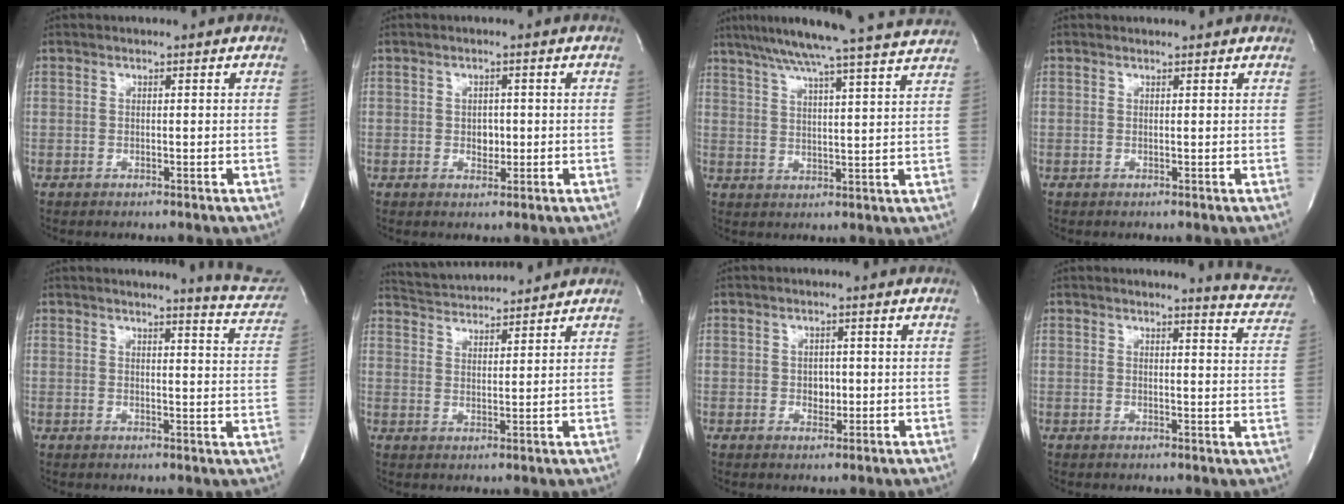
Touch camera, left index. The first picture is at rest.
{"total": 2.1, "force": [-0.5, 1.5, 1.3], "torque": [-0.018, -0.002, -0.007]}
{"total": 20.8, "force": [18.2, -0.7, 10.0], "torque": [-0.170, -0.006, 0.242]}
{"total": 1.0, "force": [1.0, 0.3, 0.1], "torque": [-0.014, 0.006, 0.006]}
{"total": 8.0, "force": [7.7, 0.1, 2.0], "torque": [-0.016, -0.054, 0.062]}
{"total": 7.7, "force": [7.6, 0.2, 1.4], "torque": [-0.037, 0.018, 0.126]}
{"total": 2.0, "force": [-0.5, 1.5, 1.3], "torque": [-0.016, -0.002, -0.007]}
{"total": 6.4, "force": [6.4, 0.3, 0.8], "torque": [0.001, -0.050, 0.043]}